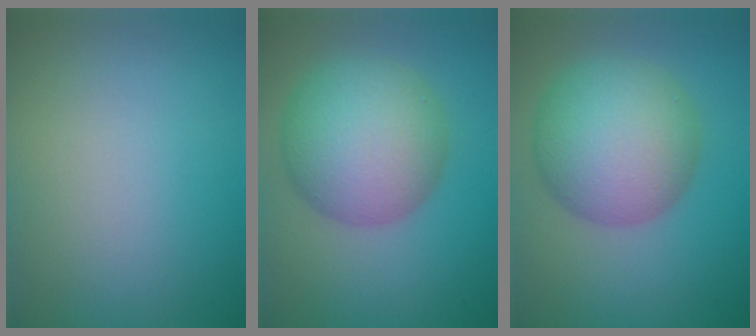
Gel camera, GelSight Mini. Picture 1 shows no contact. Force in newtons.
{"total": 8.9, "press": 8.9, "slide": 0.1}
{"total": 8.9, "press": 8.9, "slide": 0.1}